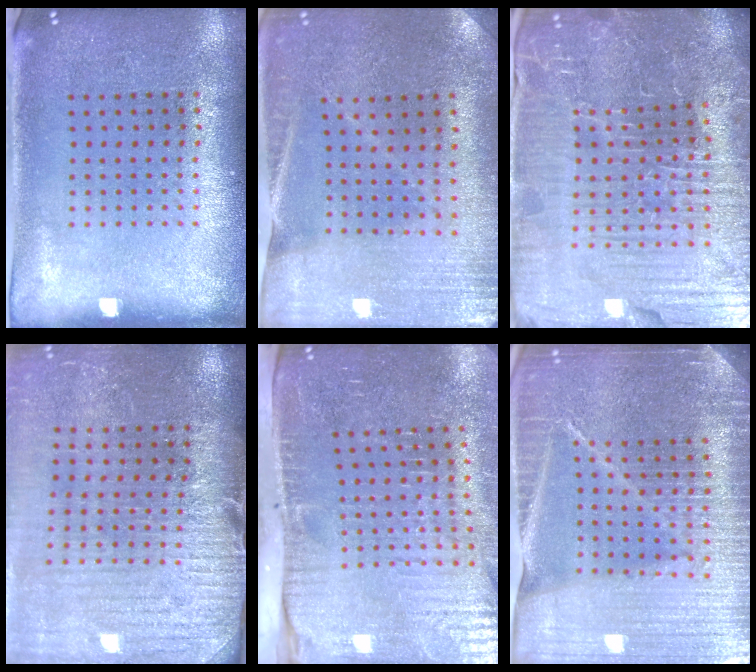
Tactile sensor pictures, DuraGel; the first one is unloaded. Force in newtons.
{"total": 0.5, "press": 0.5, "slide": 0.0}
{"total": 6.1, "press": 5.7, "slide": 2.1}
{"total": 3.5, "press": 3.1, "slide": 1.6}
{"total": 4.8, "press": 4.1, "slide": 2.4}
{"total": 5.5, "press": 4.8, "slide": 2.6}